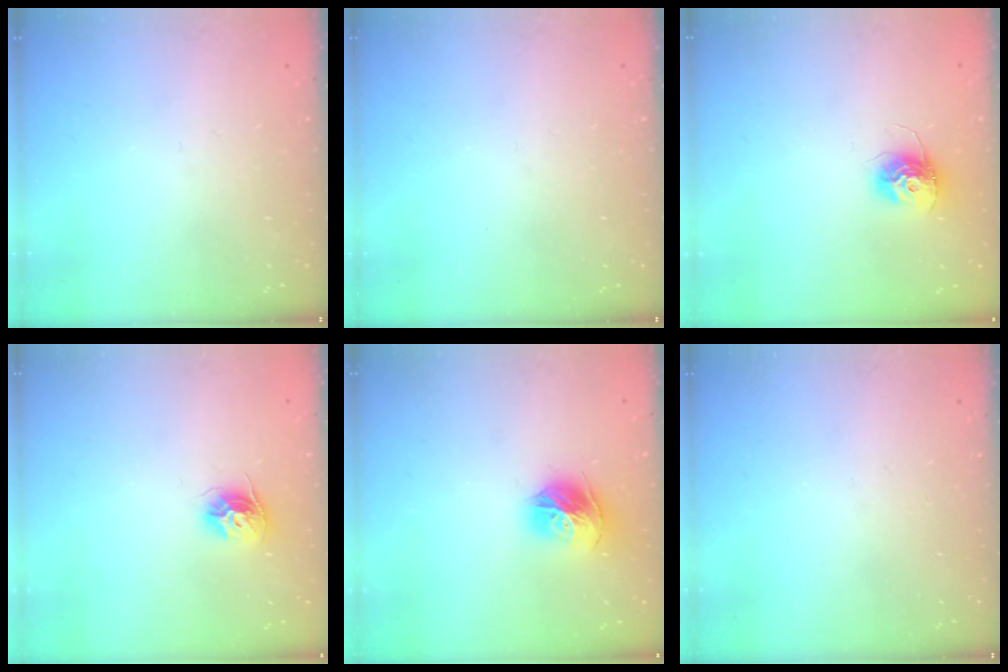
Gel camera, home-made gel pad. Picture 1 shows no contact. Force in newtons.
{"total": 0.0}
{"total": 11.2, "press": 11.2, "slide": 0.7}
{"total": 9.8, "press": 9.8, "slide": 0.7}
{"total": 13.6, "press": 13.6, "slide": 1.4}
{"total": 0.0}